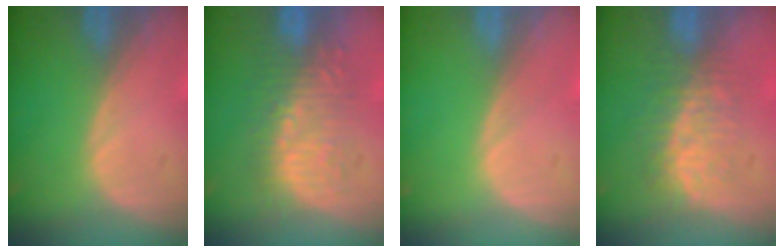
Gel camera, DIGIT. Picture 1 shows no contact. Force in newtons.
{"total": 8.9, "press": 8.6, "slide": 2.0}
{"total": 0.0}
{"total": 8.1, "press": 7.2, "slide": 3.7}